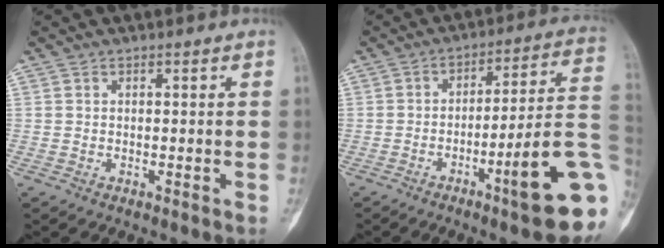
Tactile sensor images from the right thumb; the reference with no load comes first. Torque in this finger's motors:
{"motor_torque": [1.23, 0.48, 1.28, -1.23, 0.42]}